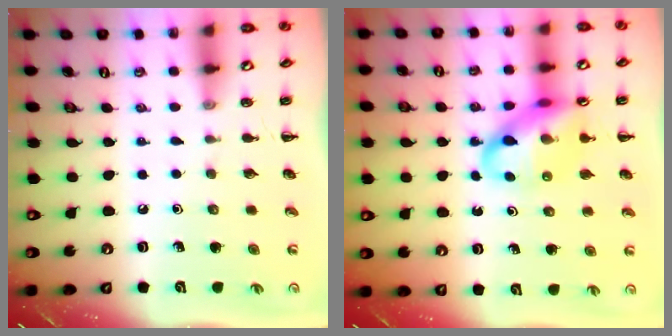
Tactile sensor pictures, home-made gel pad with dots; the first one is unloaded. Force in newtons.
{"total": 14.3, "press": 13.8, "slide": 3.7}